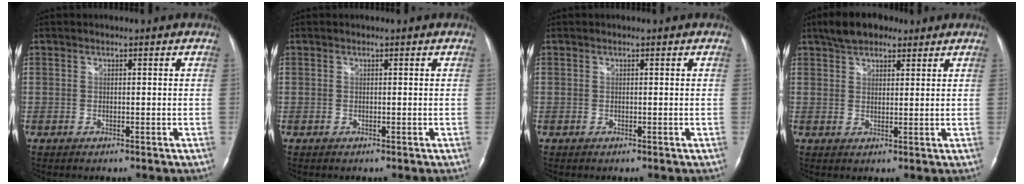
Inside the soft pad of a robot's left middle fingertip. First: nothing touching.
{"total": 0.0}
{"total": 0.0}
{"total": 7.3, "force": [5.4, 3.3, 3.7], "torque": [-0.067, 0.020, 0.094]}